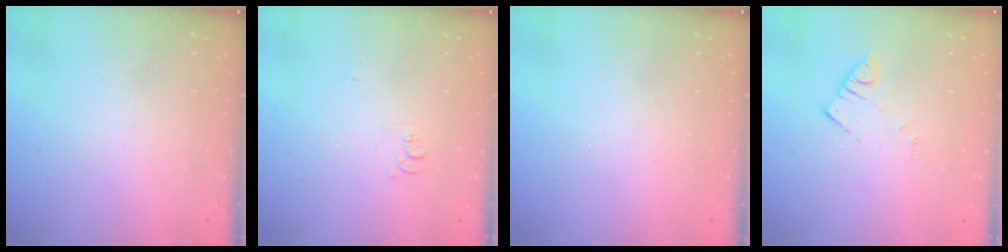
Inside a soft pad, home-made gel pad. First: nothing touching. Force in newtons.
{"total": 5.2, "press": 5.1, "slide": 0.6}
{"total": 2.5, "press": 2.4, "slide": 0.4}
{"total": 2.8, "press": 2.7, "slide": 0.3}